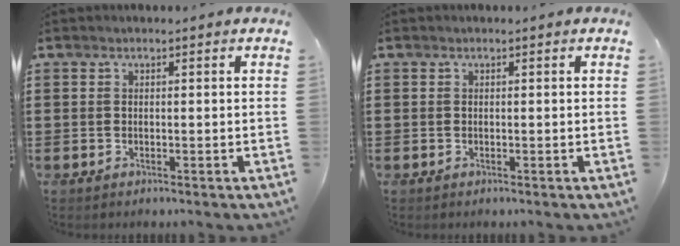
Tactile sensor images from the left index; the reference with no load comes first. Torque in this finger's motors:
{"motor_torque": [0.05, -0.03, 0.00, 0.00]}